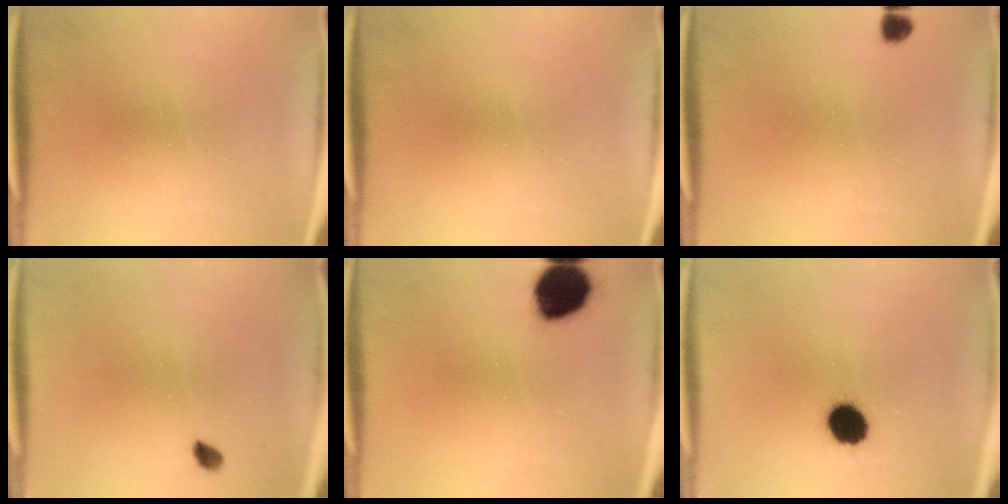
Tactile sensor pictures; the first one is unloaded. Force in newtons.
{"total": 0.0}
{"total": 1.8}
{"total": 1.6}
{"total": 11.9}
{"total": 8.9}